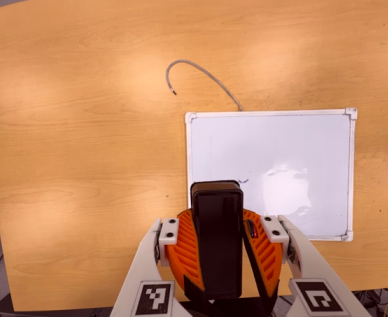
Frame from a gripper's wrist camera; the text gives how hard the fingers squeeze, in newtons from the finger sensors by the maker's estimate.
{"total": 10.4, "left": 10.3, "right": 10.5}